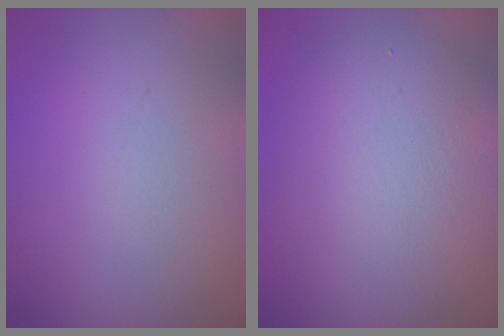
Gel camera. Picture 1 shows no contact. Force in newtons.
{"total": 5.3, "press": 5.3, "slide": 0.3}